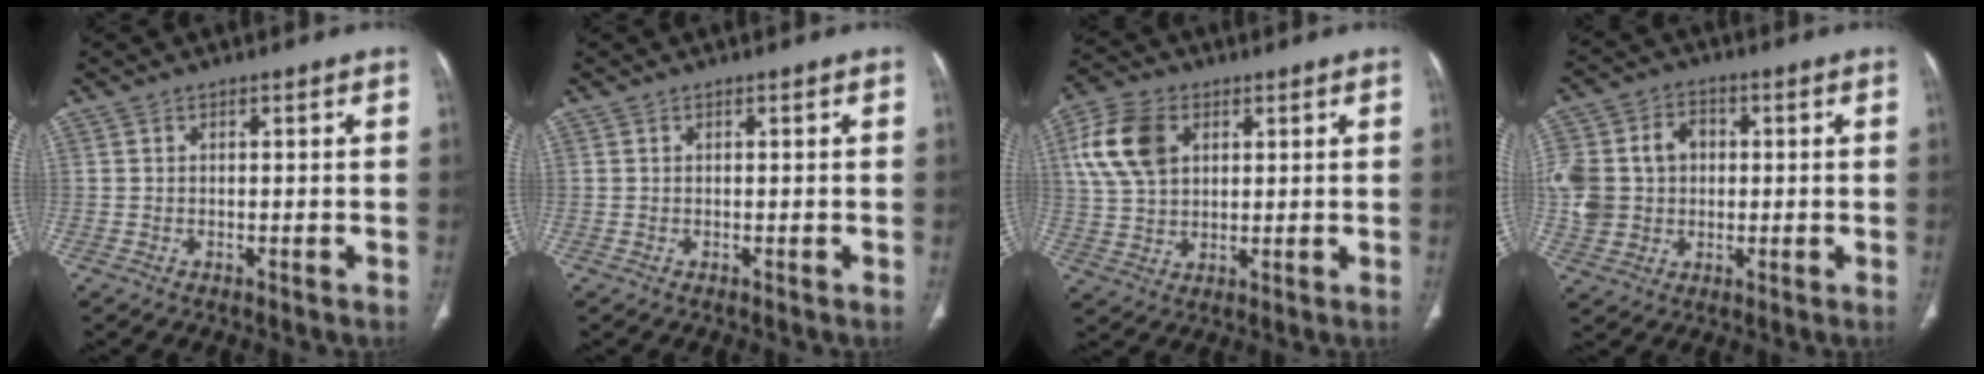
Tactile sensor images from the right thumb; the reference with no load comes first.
{"total": 0.0}
{"total": 11.7, "force": [3.7, 7.9, 7.7], "torque": [-0.145, 0.003, 0.070]}
{"total": 17.6, "force": [1.4, 14.8, 9.5], "torque": [-0.218, 0.033, 0.038]}